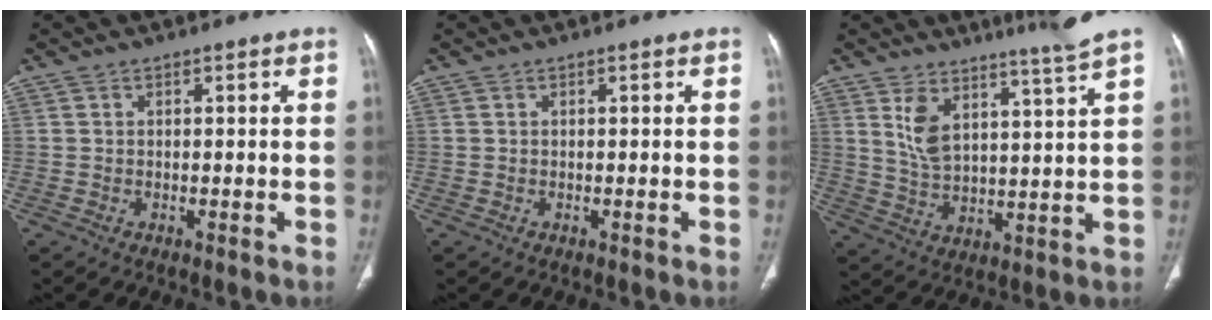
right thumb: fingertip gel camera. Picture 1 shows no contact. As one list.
[{"total": 0.0}, {"total": 9.1, "force": [6.5, 0.7, 6.4], "torque": [-0.113, -0.056, 0.123]}]